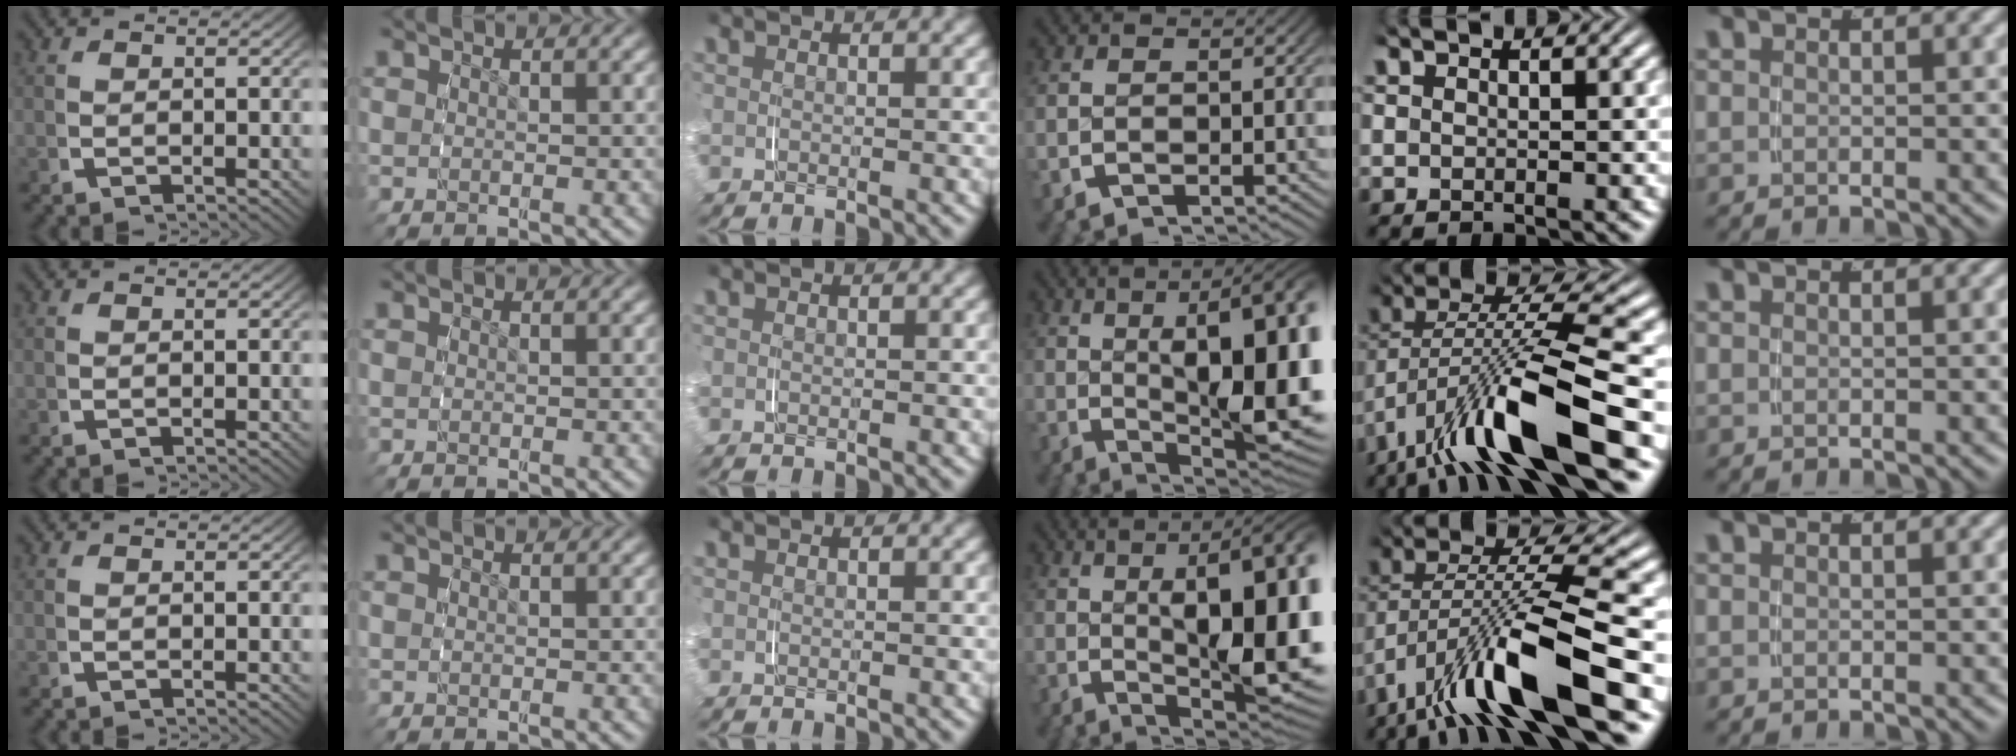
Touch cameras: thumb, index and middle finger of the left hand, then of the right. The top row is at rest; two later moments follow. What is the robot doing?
{"motion": "grasp_and_lifting", "object": "glasses case"}